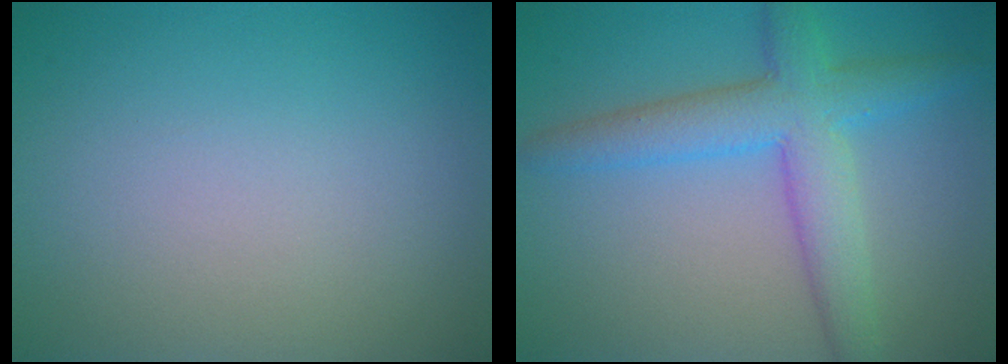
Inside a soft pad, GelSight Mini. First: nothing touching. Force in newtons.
{"total": 5.6, "press": 5.6, "slide": 0.3}